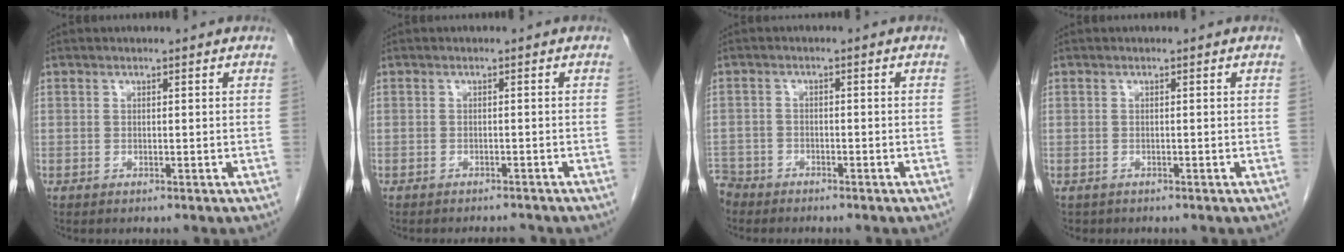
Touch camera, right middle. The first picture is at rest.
{"total": 3.1, "force": [-2.9, 0.7, 0.7], "torque": [-0.010, -0.006, -0.037]}
{"total": 4.3, "force": [-3.8, 1.9, -0.1], "torque": [0.000, -0.002, -0.077]}
{"total": 0.9, "force": [-0.6, 0.6, 0.0], "torque": [-0.013, 0.001, -0.008]}